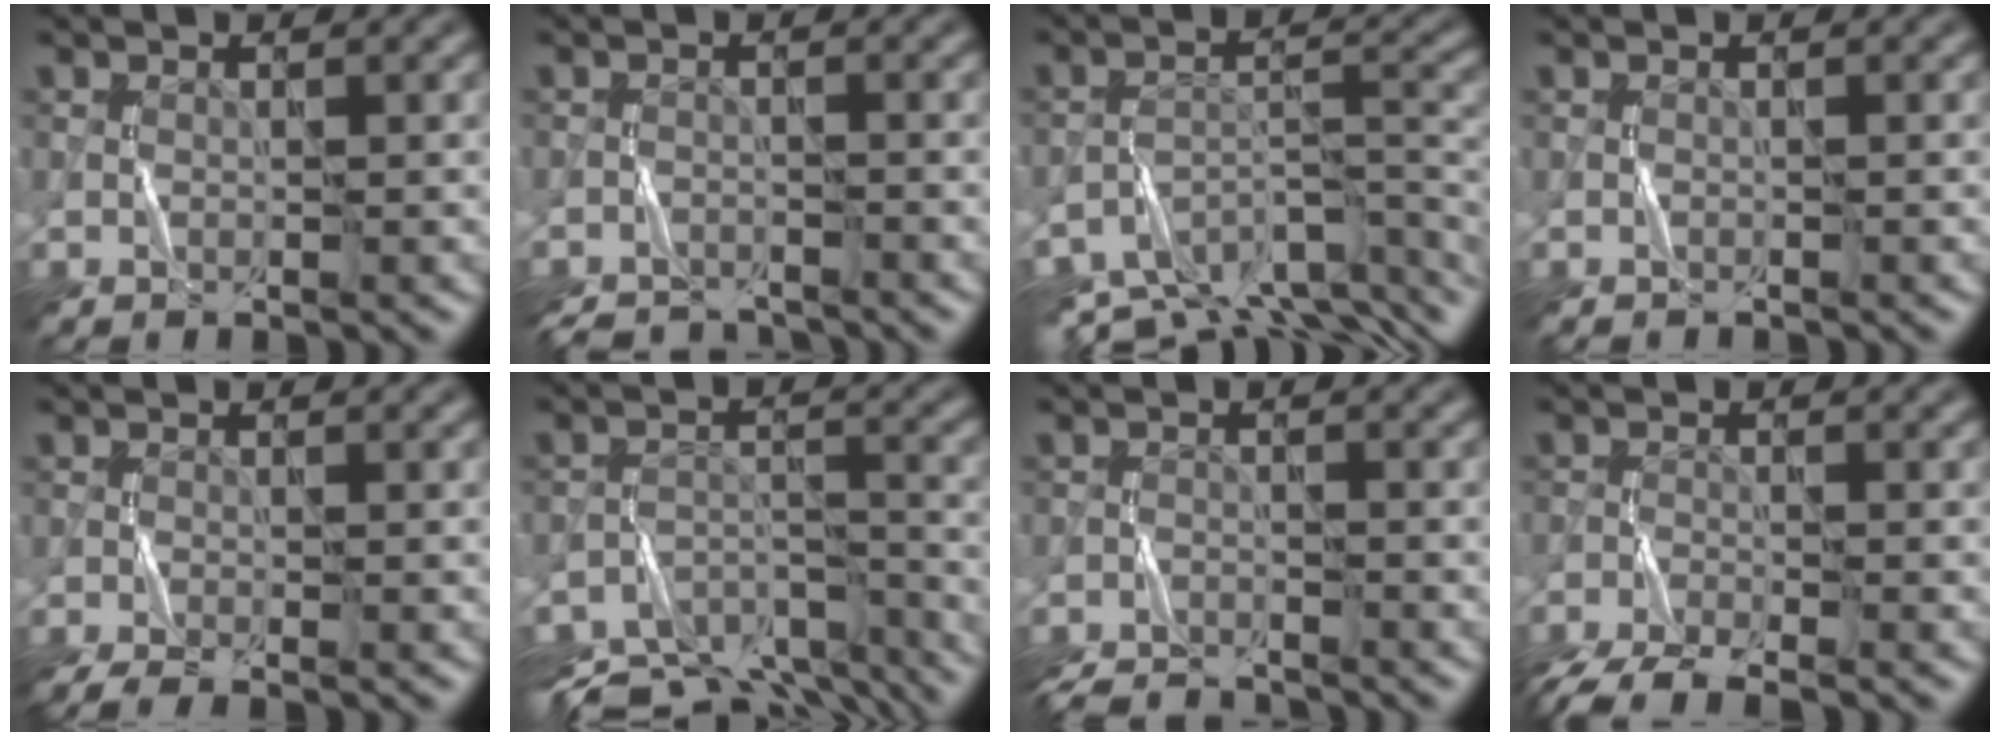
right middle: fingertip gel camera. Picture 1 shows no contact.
{"total": 4.2, "force": [-4.1, 1.0, 0.4], "torque": [-0.003, -0.004, -0.068]}
{"total": 10.6, "force": [-8.1, 3.8, 5.7], "torque": [-0.101, -0.009, -0.118]}
{"total": 0.6, "force": [-0.6, 0.0, -0.1], "torque": [0.001, -0.002, -0.010]}
{"total": 2.6, "force": [-1.9, 0.4, 1.7], "torque": [-0.036, -0.006, -0.040]}
{"total": 11.5, "force": [-10.2, 4.0, 3.4], "torque": [-0.054, -0.011, -0.137]}
{"total": 4.6, "force": [-4.5, 0.7, 0.8], "torque": [-0.021, -0.016, -0.078]}
{"total": 5.3, "force": [-4.4, 1.0, 2.6], "torque": [-0.049, -0.025, -0.088]}